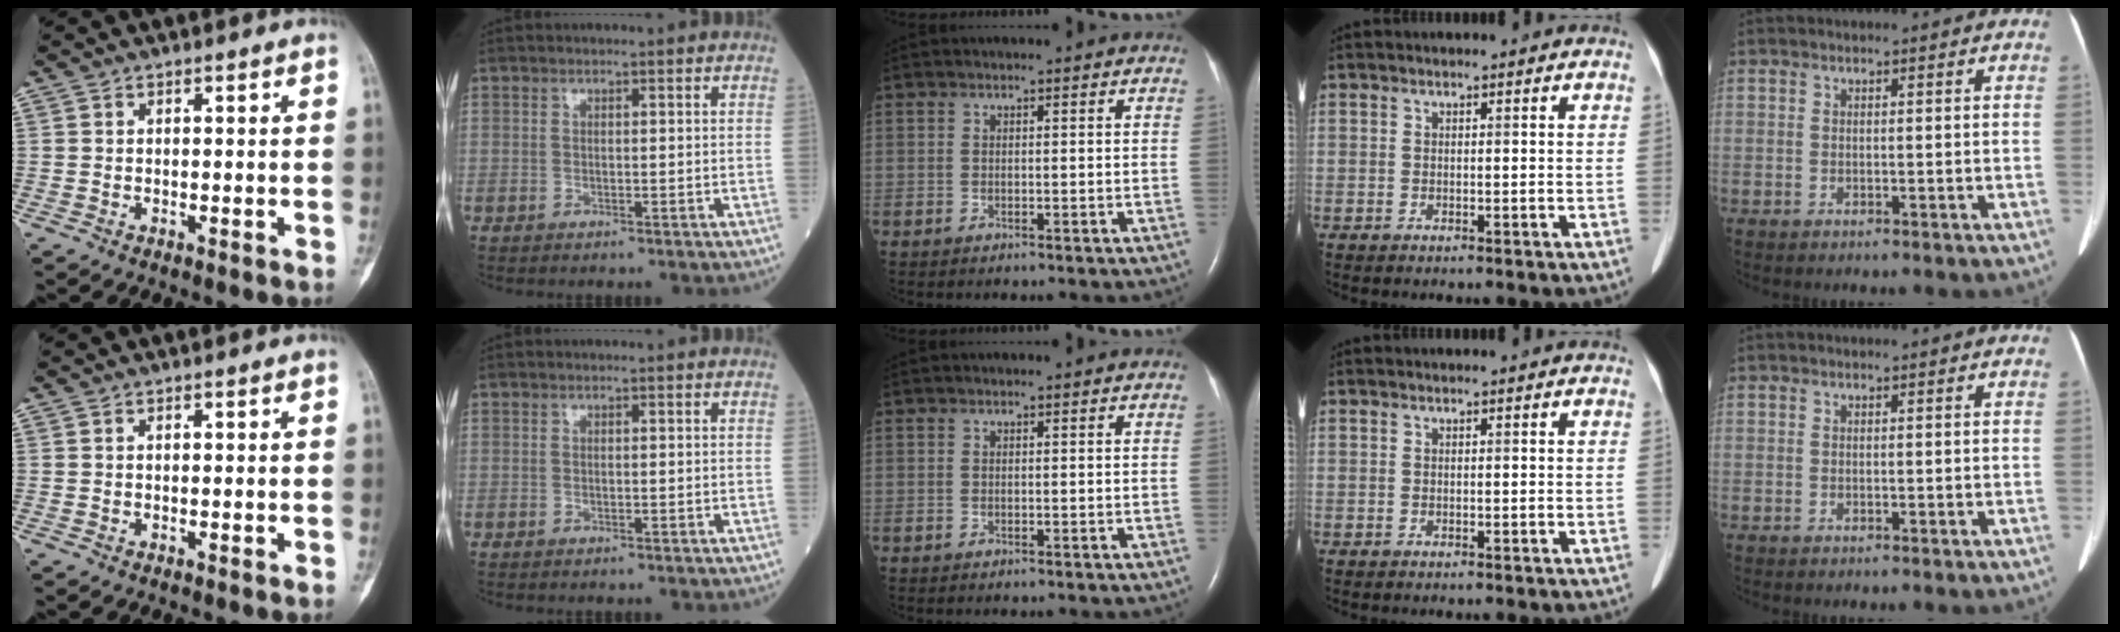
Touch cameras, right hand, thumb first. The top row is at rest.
{}